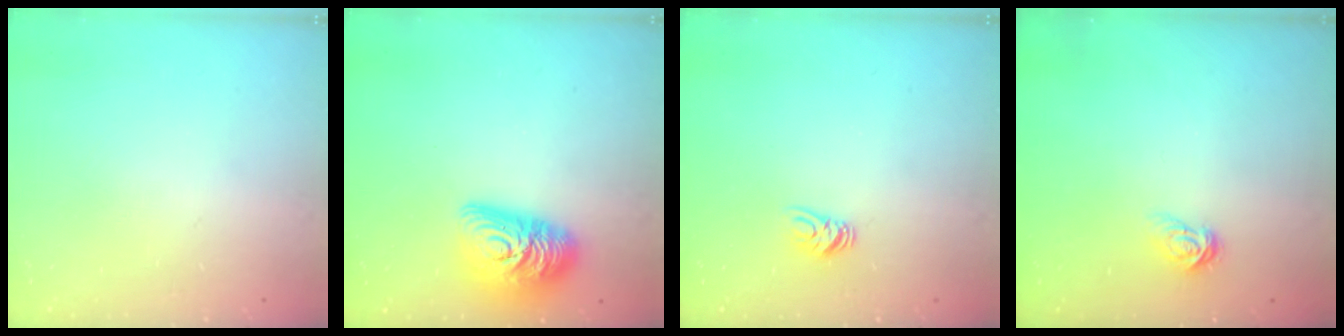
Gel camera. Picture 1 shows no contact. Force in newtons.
{"total": 13.8, "press": 13.8, "slide": 1.3}
{"total": 4.8, "press": 4.8, "slide": 0.4}
{"total": 3.8, "press": 3.8, "slide": 0.5}